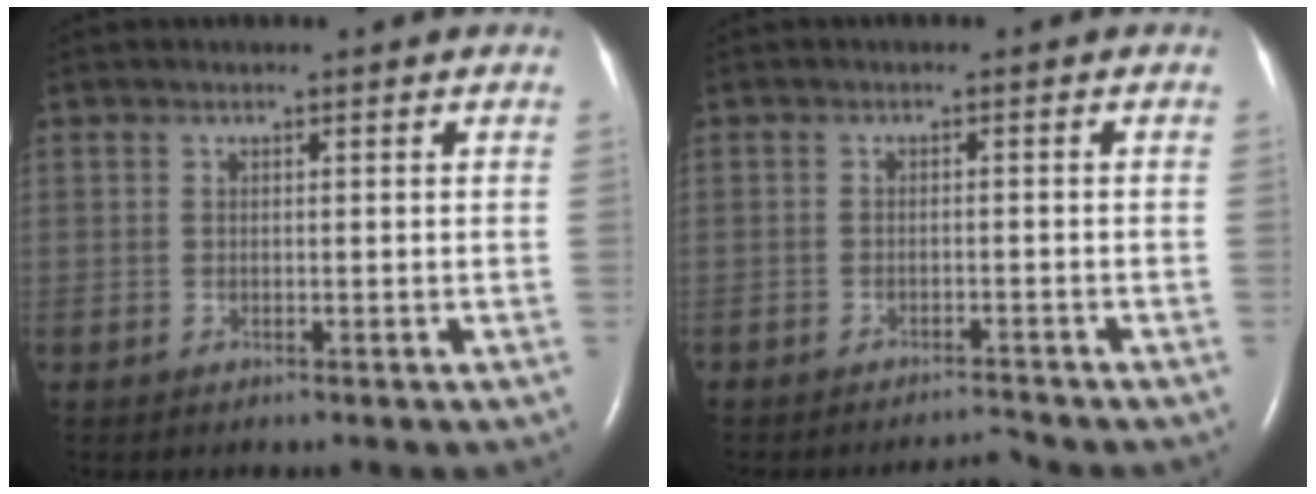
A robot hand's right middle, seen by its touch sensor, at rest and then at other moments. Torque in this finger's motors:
{"motor_torque": [-0.36, -0.20, -0.05, -0.01]}